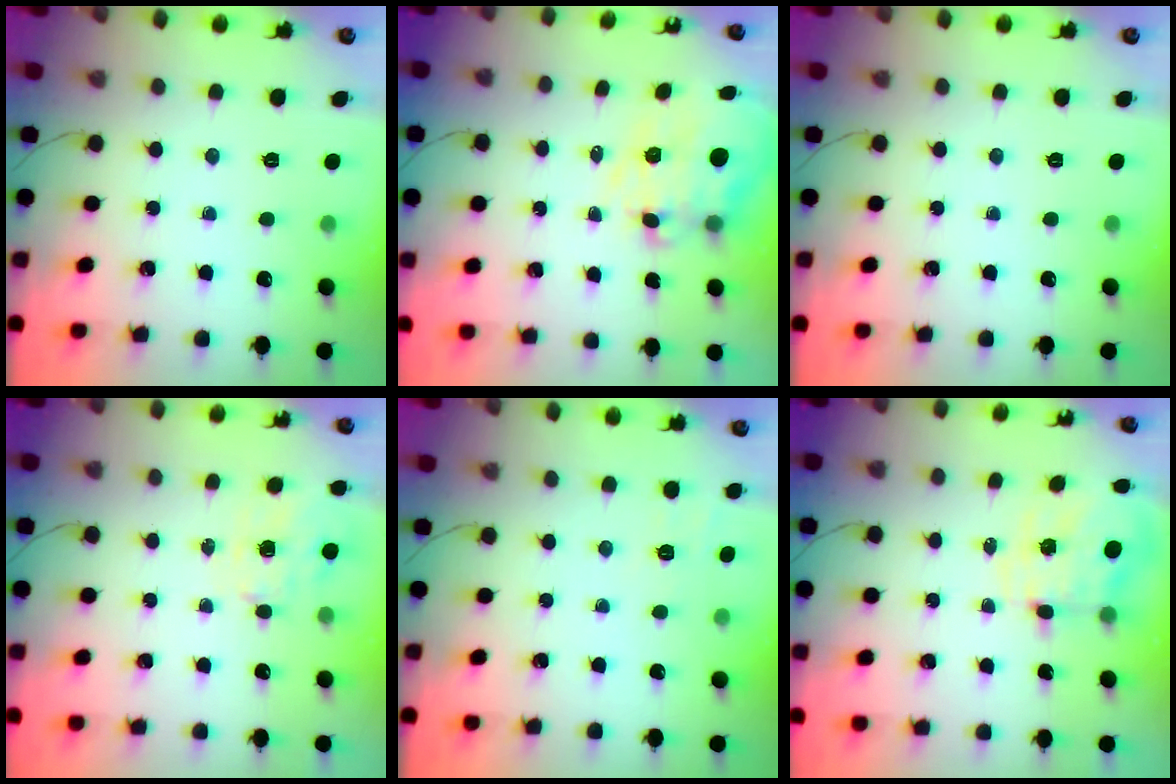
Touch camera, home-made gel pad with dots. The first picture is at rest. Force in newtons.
{"total": 12.5, "press": 12.2, "slide": 2.5}
{"total": 0.0}
{"total": 6.2, "press": 6.1, "slide": 0.9}
{"total": 1.8, "press": 0.5, "slide": 1.7}
{"total": 6.1, "press": 6.0, "slide": 1.2}